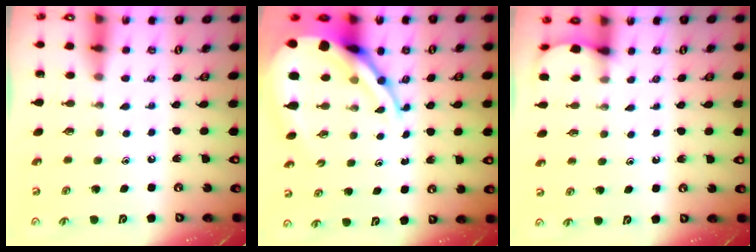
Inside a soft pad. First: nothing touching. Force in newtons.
{"total": 12.8, "press": 12.8, "slide": 1.3}
{"total": 1.9, "press": 1.9, "slide": 0.2}